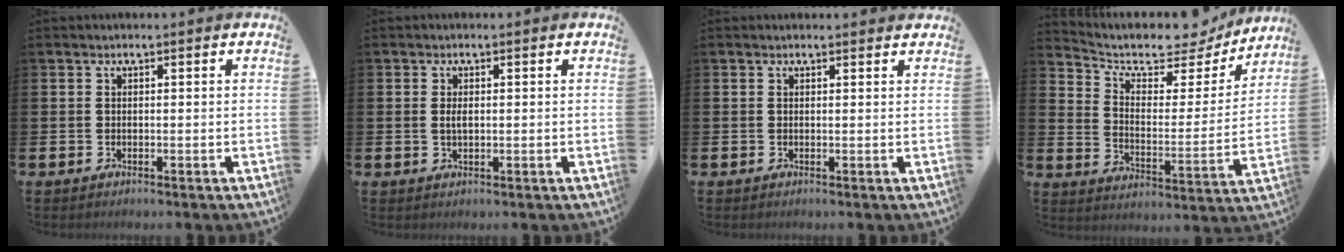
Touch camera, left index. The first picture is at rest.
{"total": 1.5, "force": [0.2, 0.7, 1.3], "torque": [-0.026, 0.006, 0.001]}
{"total": 0.6, "force": [0.6, 0.1, 0.1], "torque": [0.006, -0.002, 0.010]}
{"total": 7.3, "force": [6.4, 2.8, 2.0], "torque": [-0.064, -0.055, 0.104]}